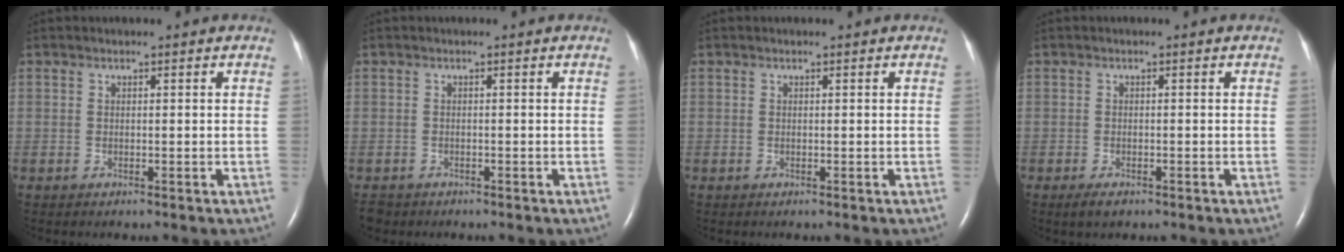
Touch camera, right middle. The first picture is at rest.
{"total": 2.2, "force": [-1.8, 1.2, 0.3], "torque": [-0.009, -0.002, -0.030]}
{"total": 0.0}
{"total": 1.8, "force": [-1.2, 0.7, 1.2], "torque": [-0.027, -0.003, -0.017]}